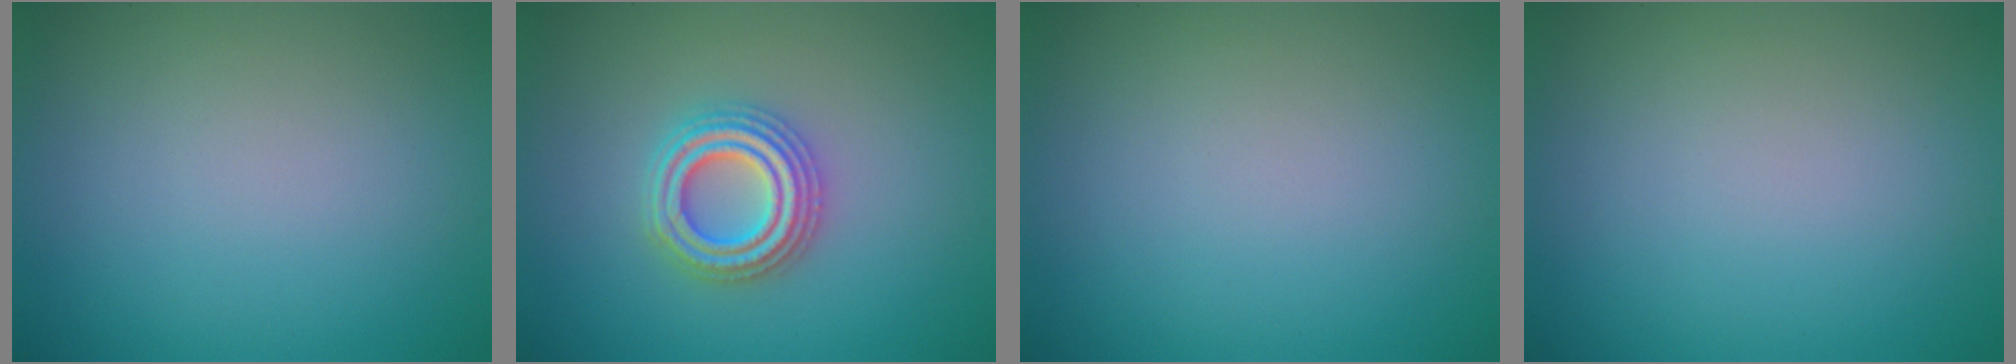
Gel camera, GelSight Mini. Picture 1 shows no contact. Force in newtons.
{"total": 4.4, "press": 4.3, "slide": 0.8}
{"total": 0.0}
{"total": 0.0}